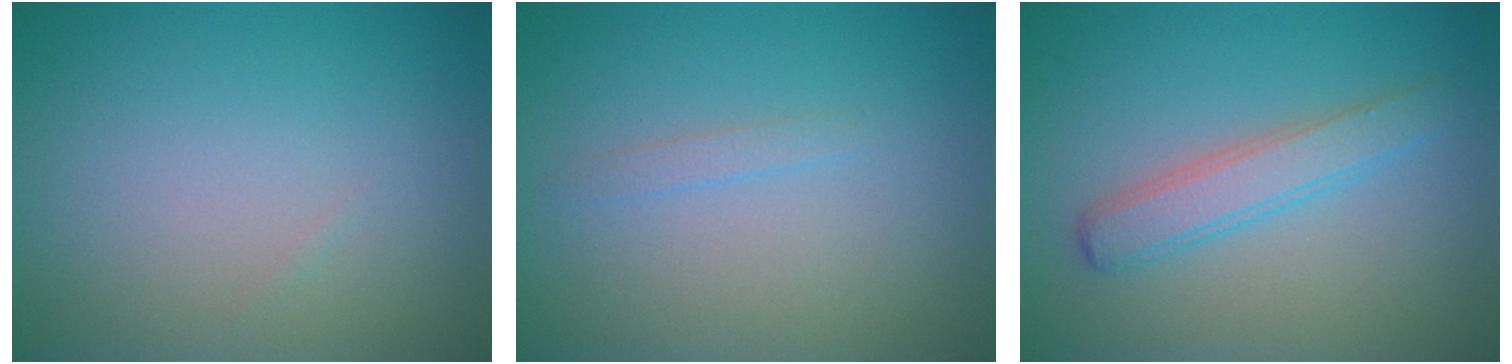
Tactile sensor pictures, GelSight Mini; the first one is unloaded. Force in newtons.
{"total": 0.7, "press": 0.7, "slide": 0.1}
{"total": 2.9, "press": 2.9, "slide": 0.0}